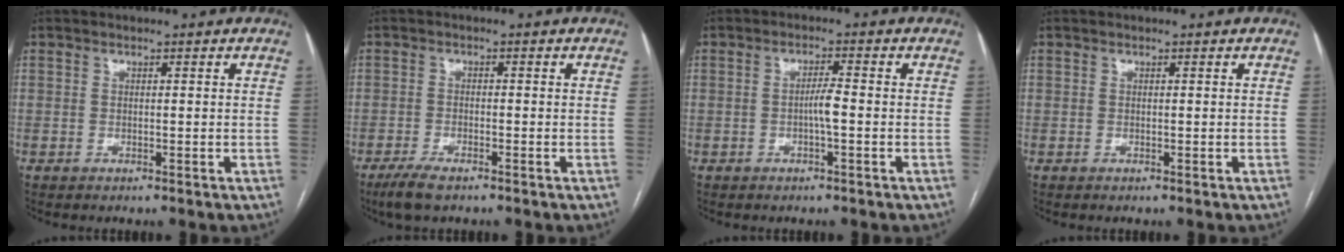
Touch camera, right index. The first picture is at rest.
{"total": 4.2, "force": [-3.1, 0.9, 2.7], "torque": [-0.059, -0.007, -0.056]}
{"total": 2.7, "force": [-0.6, 0.1, 2.6], "torque": [-0.045, 0.002, -0.012]}
{"total": 0.0}